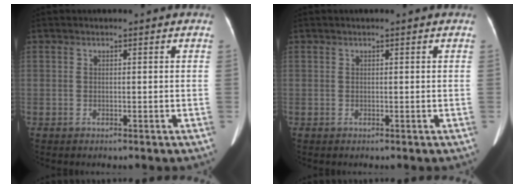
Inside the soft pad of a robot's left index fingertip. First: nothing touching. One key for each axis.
{"total": 0.0}